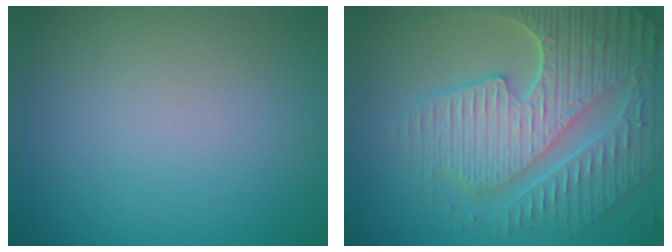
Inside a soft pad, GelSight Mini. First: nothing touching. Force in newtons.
{"total": 8.9, "press": 6.2, "slide": 6.5}